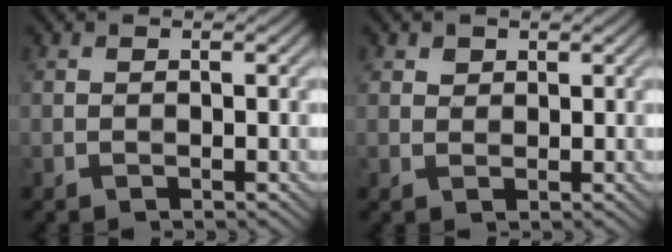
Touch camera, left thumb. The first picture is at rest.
{"total": 1.2, "force": [0.8, 0.8, 0.3], "torque": [-0.007, 0.000, 0.015]}